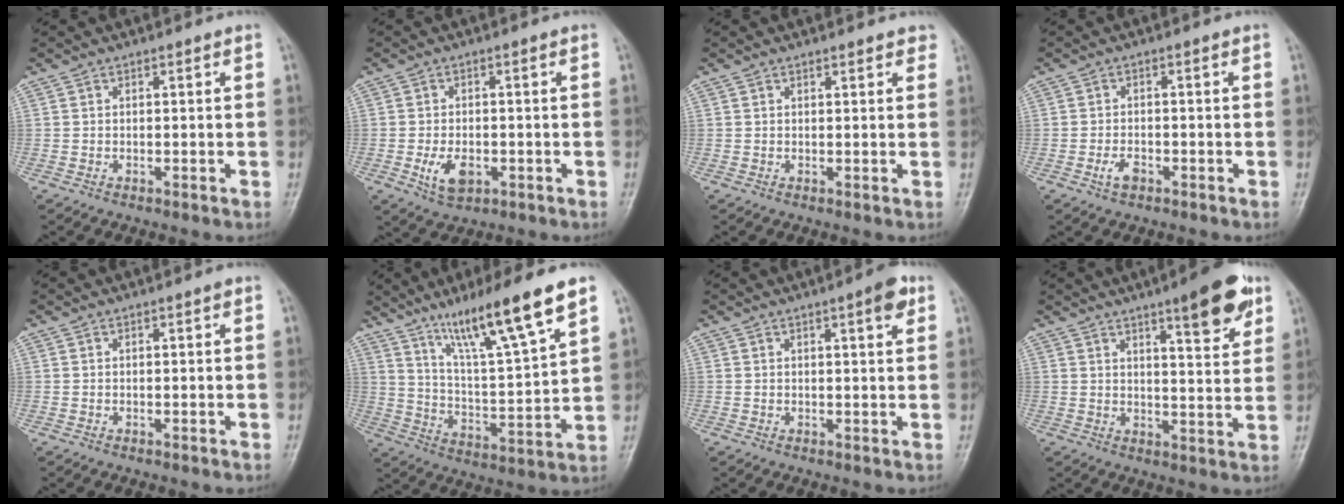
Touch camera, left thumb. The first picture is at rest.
{"total": 5.3, "force": [-1.6, 3.2, 3.9], "torque": [-0.070, -0.001, -0.023]}
{"total": 2.3, "force": [1.8, 0.8, 1.1], "torque": [0.003, 0.000, 0.017]}
{"total": 2.5, "force": [-1.3, 1.4, 1.7], "torque": [-0.035, 0.009, -0.022]}
{"total": 0.6, "force": [0.3, 0.0, 0.5], "torque": [-0.007, 0.001, 0.002]}
{"total": 17.8, "force": [11.3, 1.6, 13.7], "torque": [-0.224, -0.050, 0.199]}
{"total": 3.9, "force": [2.0, 0.8, 3.2], "torque": [-0.041, -0.007, 0.025]}
{"total": 11.0, "force": [6.5, 2.5, 8.5], "torque": [-0.098, -0.031, 0.087]}